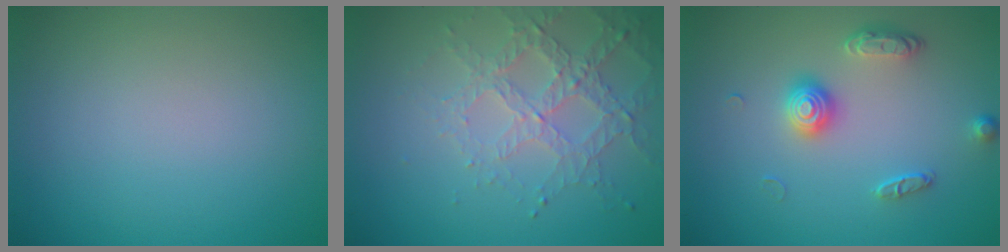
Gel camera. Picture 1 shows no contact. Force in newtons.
{"total": 3.1, "press": 3.0, "slide": 0.8}
{"total": 2.6, "press": 2.2, "slide": 1.5}